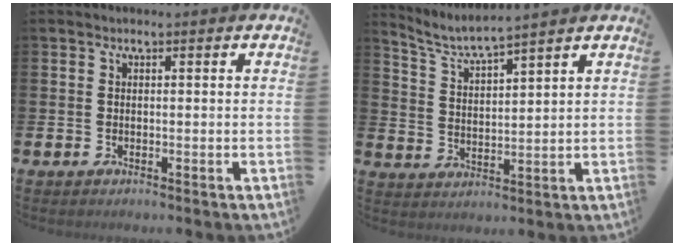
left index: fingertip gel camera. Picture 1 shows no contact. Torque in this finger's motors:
{"motor_torque": [-0.06, -0.79, -0.10, 0.00]}